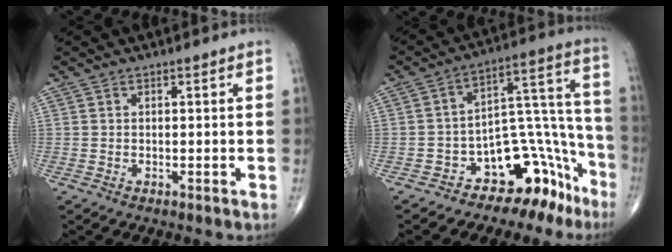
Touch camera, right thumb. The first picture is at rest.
{"total": 13.1, "force": [-9.1, 7.2, 6.1], "torque": [-0.012, 0.155, -0.138]}